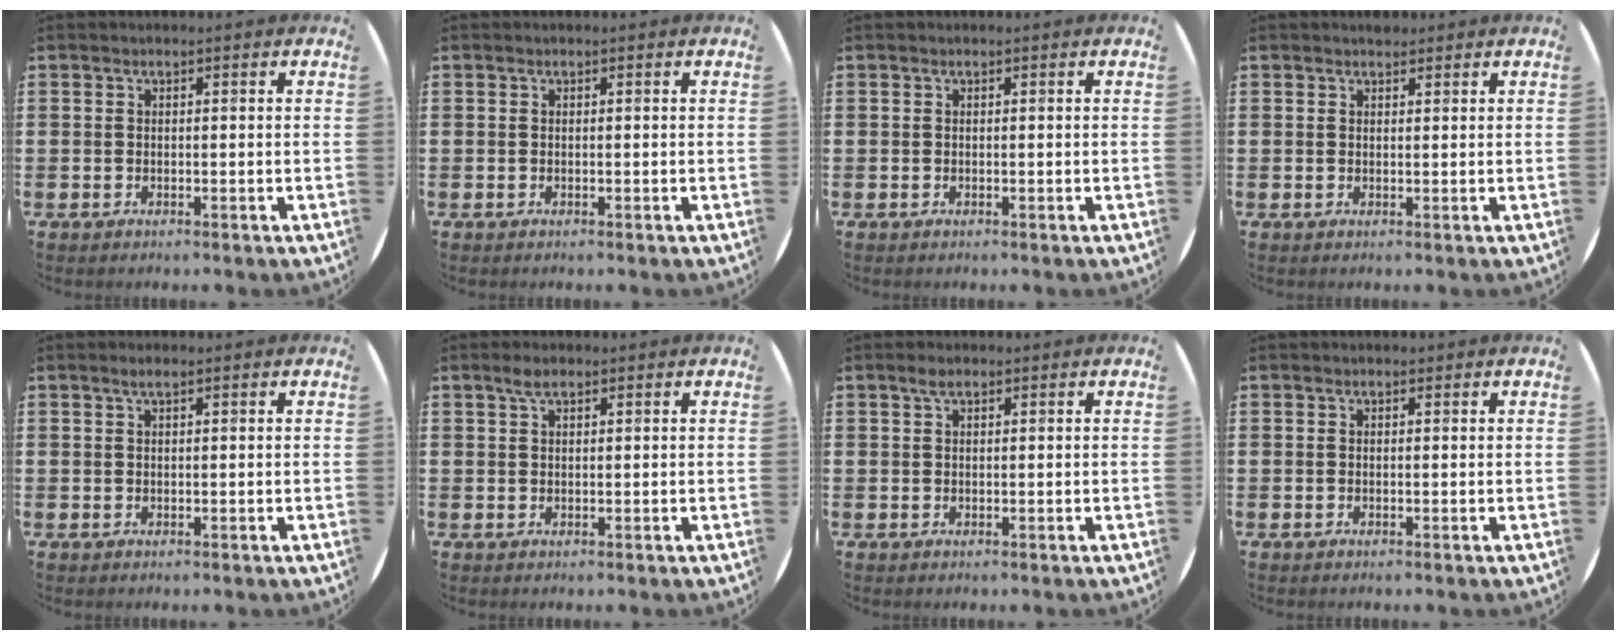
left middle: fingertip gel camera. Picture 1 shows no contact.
{"total": 0.0}
{"total": 0.0}
{"total": 1.0, "force": [0.9, 0.3, -0.1], "torque": [0.008, -0.001, 0.017]}
{"total": 1.1, "force": [0.7, 0.1, 0.9], "torque": [-0.017, 0.003, 0.012]}
{"total": 2.0, "force": [1.3, 0.8, 1.3], "torque": [-0.027, 0.007, 0.021]}
{"total": 1.3, "force": [0.8, 0.6, 0.9], "torque": [-0.010, 0.002, 0.011]}
{"total": 0.0}